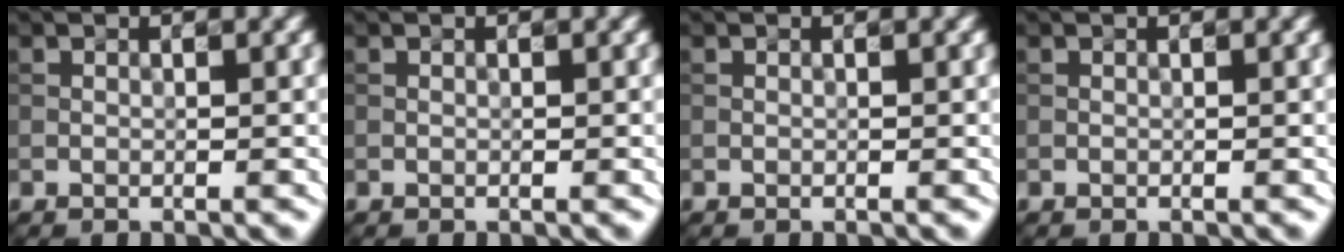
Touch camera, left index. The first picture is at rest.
{"total": 0.0}
{"total": 0.0}
{"total": 0.0}